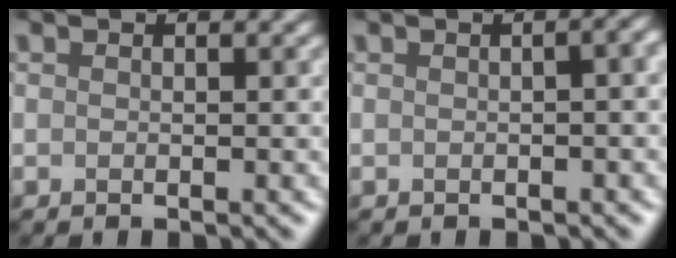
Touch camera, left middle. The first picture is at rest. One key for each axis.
{"total": 4.3, "fx": -0.8, "fy": 2.3, "fz": 3.6, "tx": -0.018, "ty": 0.013, "tz": -0.023}